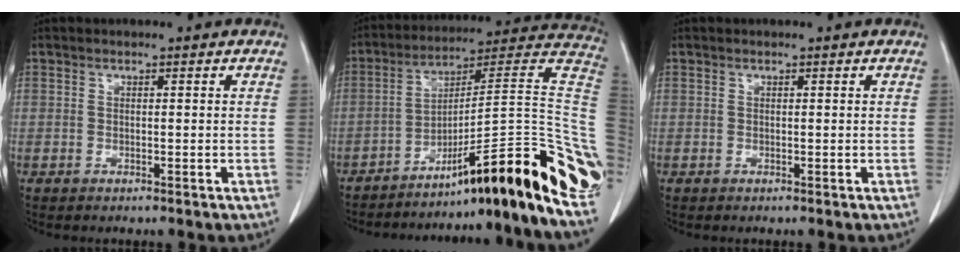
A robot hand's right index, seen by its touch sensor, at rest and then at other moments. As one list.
[{"total": 26.2, "force": [-18.0, -0.9, 19.1], "torque": [-0.141, 0.023, -0.270]}, {"total": 0.0}]